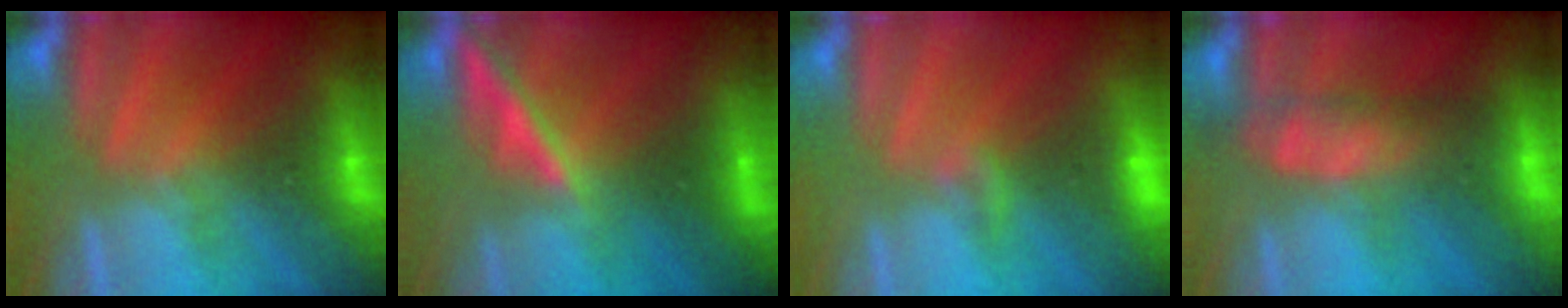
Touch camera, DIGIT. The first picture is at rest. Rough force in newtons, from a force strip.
{"total": 1.9}
{"total": 1.4}
{"total": 8.7}